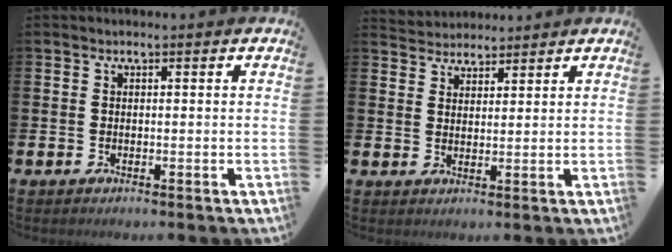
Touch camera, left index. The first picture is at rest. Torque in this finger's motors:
{"motor_torque": [-0.50, -1.10, 0.05, 0.00]}